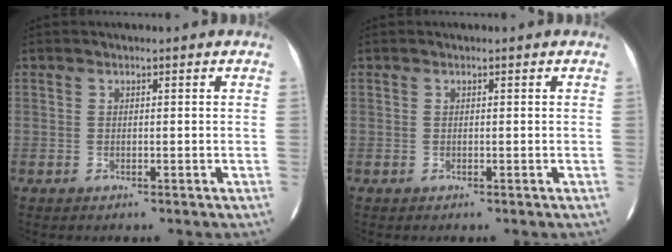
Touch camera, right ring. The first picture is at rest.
{"total": 0.0}